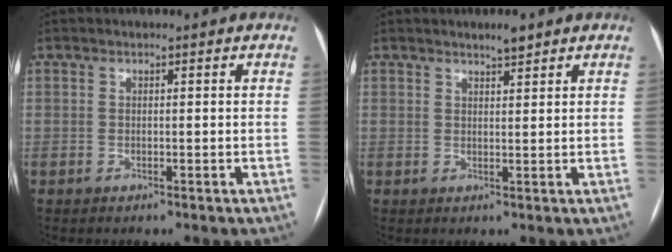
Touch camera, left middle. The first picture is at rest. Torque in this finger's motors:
{"motor_torque": [0.05, -0.10, -0.02, -0.01]}